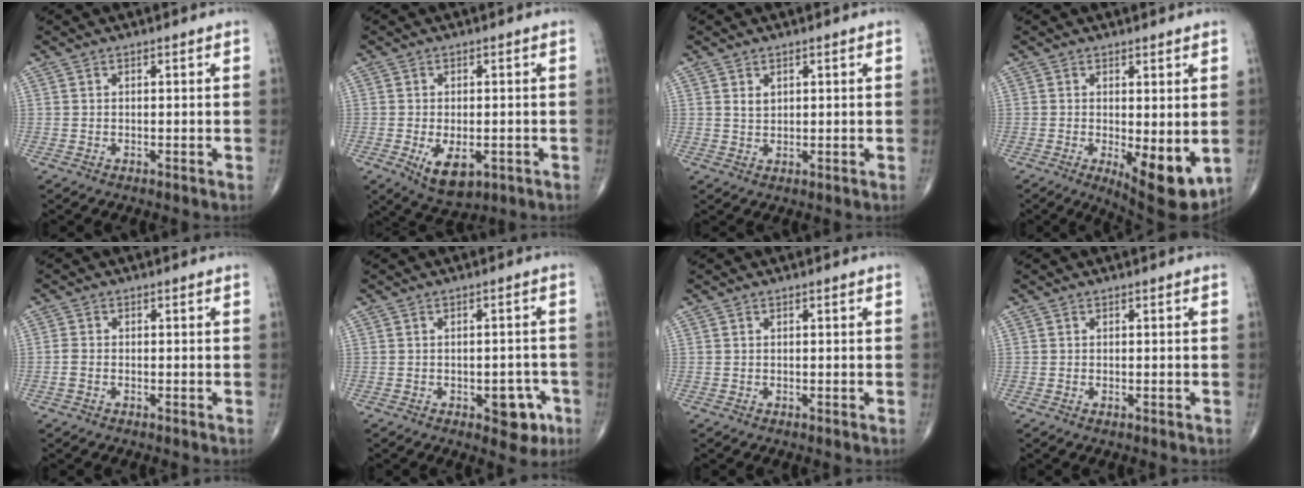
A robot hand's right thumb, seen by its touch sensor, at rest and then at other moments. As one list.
[{"total": 7.0, "force": [-2.1, 3.7, 5.6], "torque": [-0.088, -0.008, -0.022]}, {"total": 1.7, "force": [0.8, 1.1, 1.0], "torque": [-0.013, -0.005, 0.018]}, {"total": 9.9, "force": [-1.7, 3.5, 9.2], "torque": [-0.119, -0.025, -0.013]}, {"total": 1.8, "force": [-0.6, 1.1, 1.2], "torque": [-0.033, 0.006, -0.012]}, {"total": 6.2, "force": [-2.6, 3.3, 4.5], "torque": [-0.030, 0.016, -0.027]}, {"total": 0.0}, {"total": 0.5, "force": [-0.1, 0.2, 0.5], "torque": [-0.009, 0.001, -0.001]}]